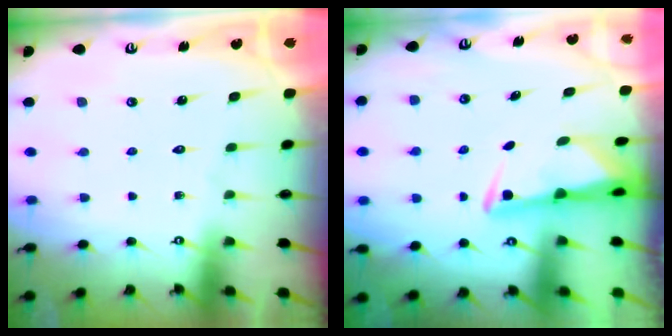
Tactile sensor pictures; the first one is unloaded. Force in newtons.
{"total": 2.8, "press": 2.8, "slide": 0.6}